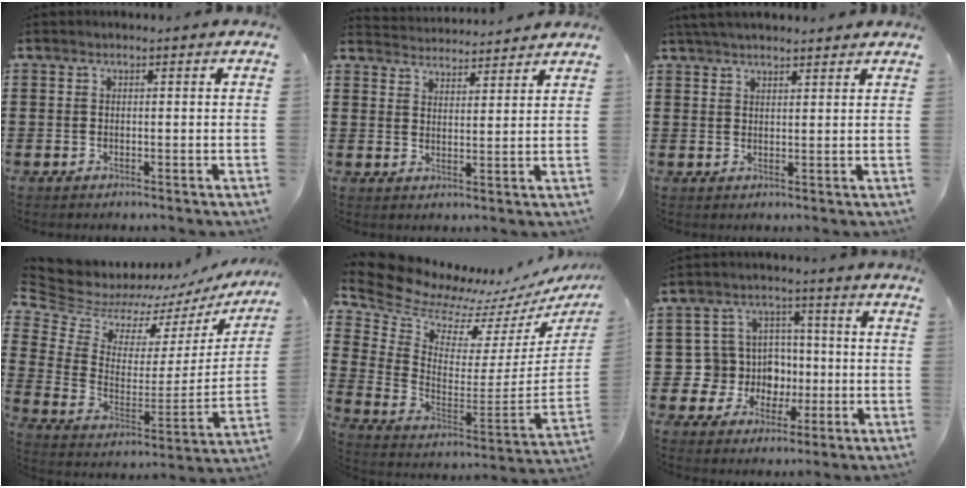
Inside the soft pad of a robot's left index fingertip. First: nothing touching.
{"total": 3.5, "force": [3.4, 0.0, -0.4], "torque": [-0.006, -0.018, 0.062]}
{"total": 3.2, "force": [3.0, 0.1, 0.8], "torque": [-0.023, -0.001, 0.058]}
{"total": 6.8, "force": [6.5, 2.2, 0.4], "torque": [-0.052, -0.062, 0.113]}
{"total": 8.5, "force": [7.9, 2.6, 1.9], "torque": [-0.087, -0.073, 0.137]}
{"total": 8.4, "force": [-0.2, 8.1, 2.0], "torque": [-0.078, 0.007, 0.008]}